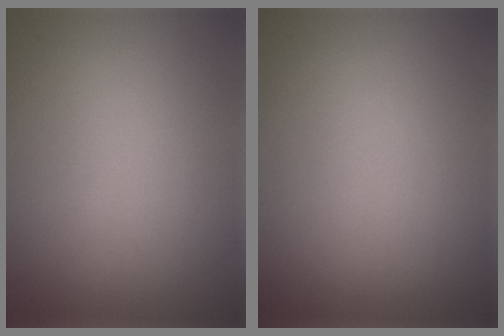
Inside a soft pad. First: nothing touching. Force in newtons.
{"total": 0.0}